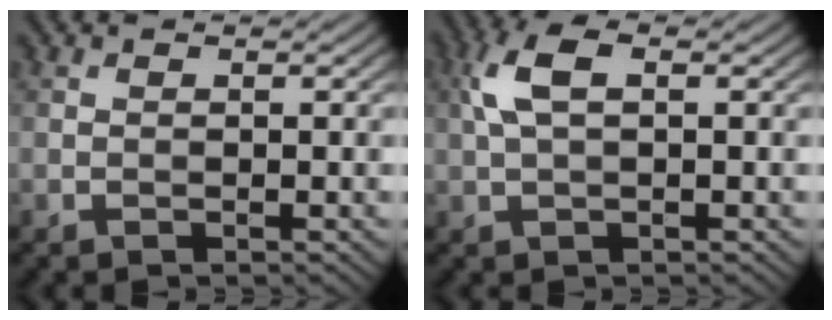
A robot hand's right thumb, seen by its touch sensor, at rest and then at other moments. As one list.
[{"total": 4.7, "force": [1.1, 2.0, 4.2], "torque": [-0.100, 0.013, 0.020]}]